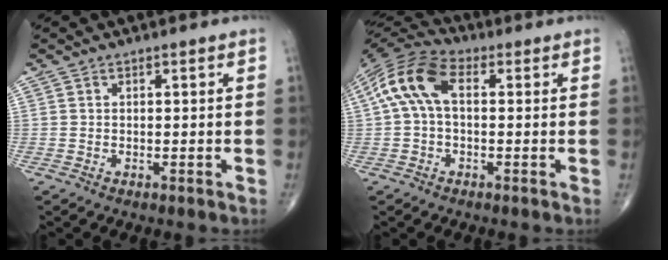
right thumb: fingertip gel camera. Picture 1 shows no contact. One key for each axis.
{"total": 11.2, "fx": 1.4, "fy": 6.5, "fz": 9.0, "tx": -0.183, "ty": 0.034, "tz": 0.015}